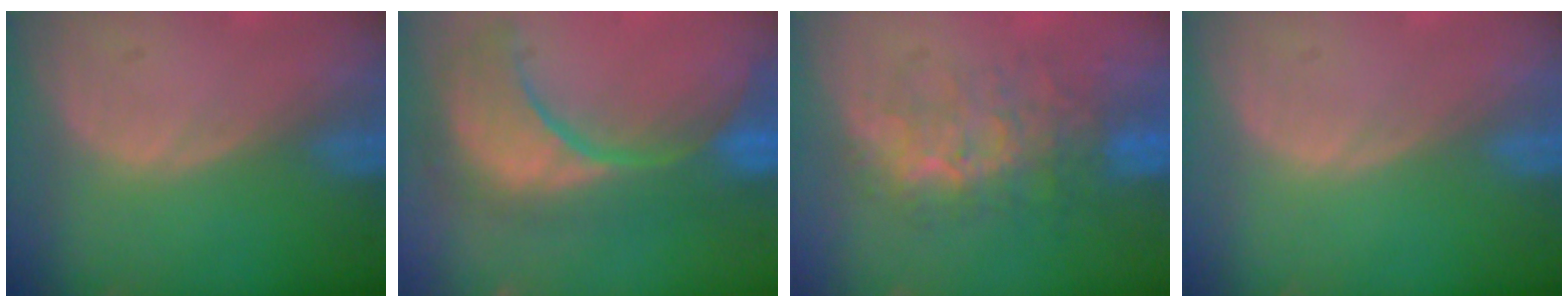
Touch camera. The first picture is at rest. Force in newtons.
{"total": 12.1, "press": 11.0, "slide": 5.1}
{"total": 8.0, "press": 7.8, "slide": 1.5}
{"total": 0.0}